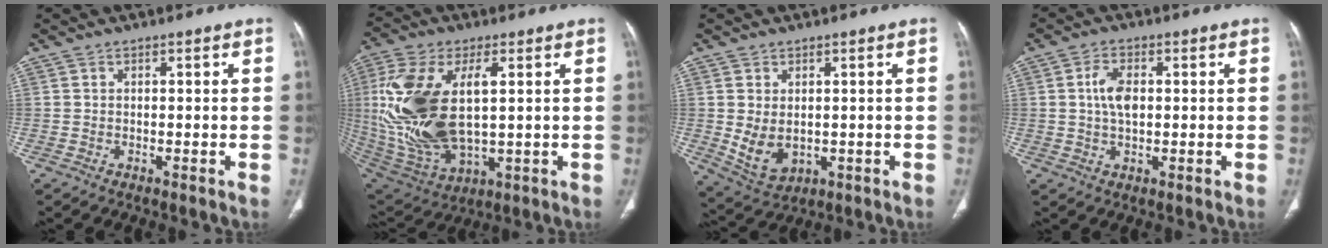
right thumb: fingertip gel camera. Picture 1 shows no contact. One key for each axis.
{"total": 22.8, "fx": 2.2, "fy": 11.4, "fz": 19.6, "tx": -0.421, "ty": -0.015, "tz": 0.055}
{"total": 6.6, "fx": -0.1, "fy": 4.7, "fz": 4.7, "tx": -0.080, "ty": -0.010, "tz": 0.022}
{"total": 5.2, "fx": 0.6, "fy": 2.8, "fz": 4.3, "tx": -0.087, "ty": 0.003, "tz": 0.011}